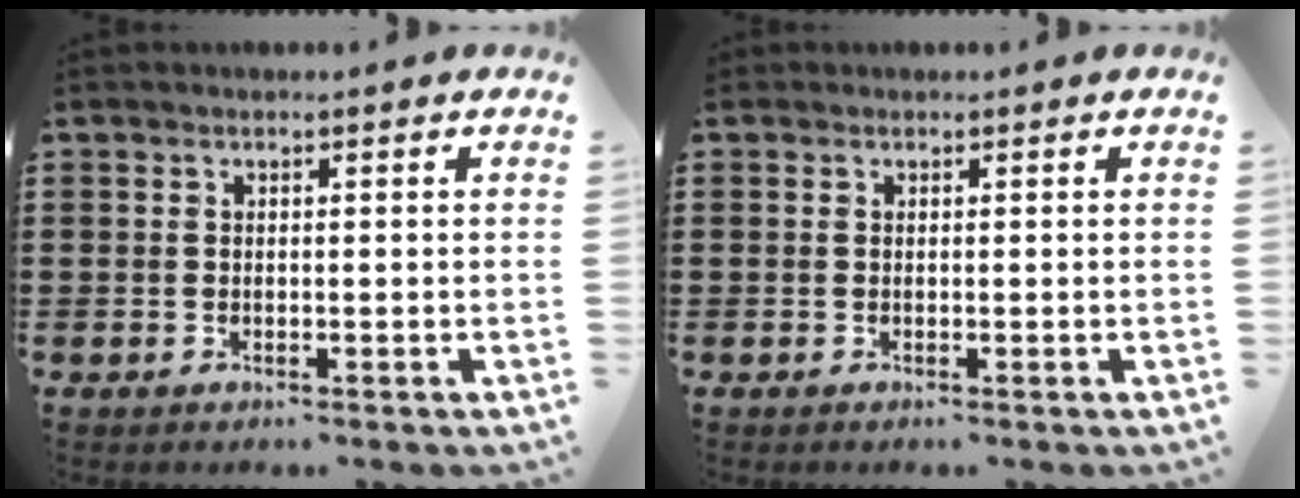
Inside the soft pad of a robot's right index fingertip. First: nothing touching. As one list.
[{"total": 0.0}]